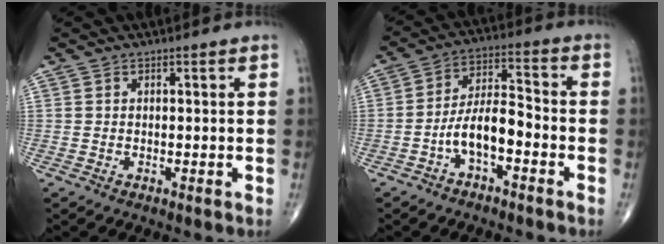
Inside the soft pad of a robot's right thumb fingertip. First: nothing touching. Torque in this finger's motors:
{"motor_torque": [0.25, 0.01, 0.91, -0.29, 0.06]}